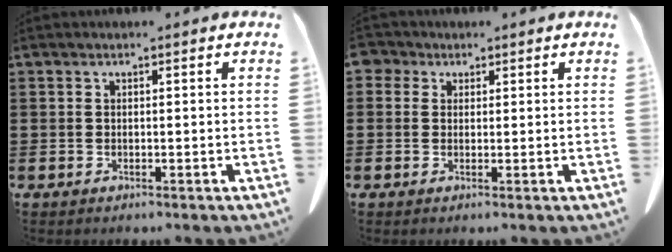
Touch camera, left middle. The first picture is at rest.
{"total": 2.0, "force": [1.1, 1.6, 0.5], "torque": [-0.017, 0.008, 0.019]}